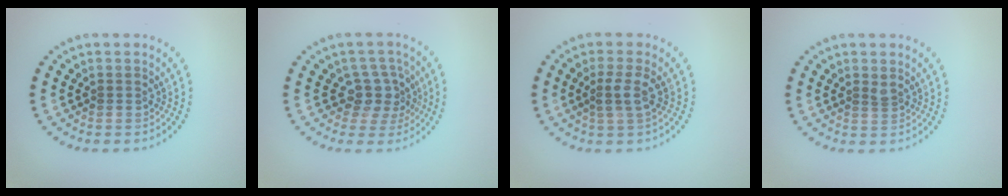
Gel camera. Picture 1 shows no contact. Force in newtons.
{"total": 3.0, "press": 2.3, "slide": 1.9}
{"total": 2.0, "press": 1.6, "slide": 1.2}
{"total": 0.8, "press": 0.5, "slide": 0.6}